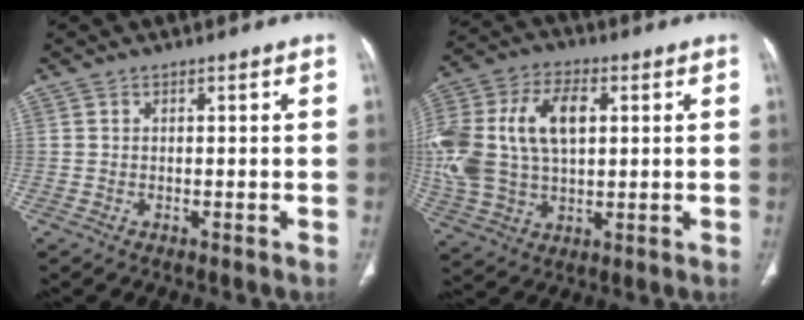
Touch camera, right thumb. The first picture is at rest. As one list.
[{"total": 22.5, "force": [3.7, 14.1, 17.1], "torque": [-0.392, 0.019, 0.073]}]